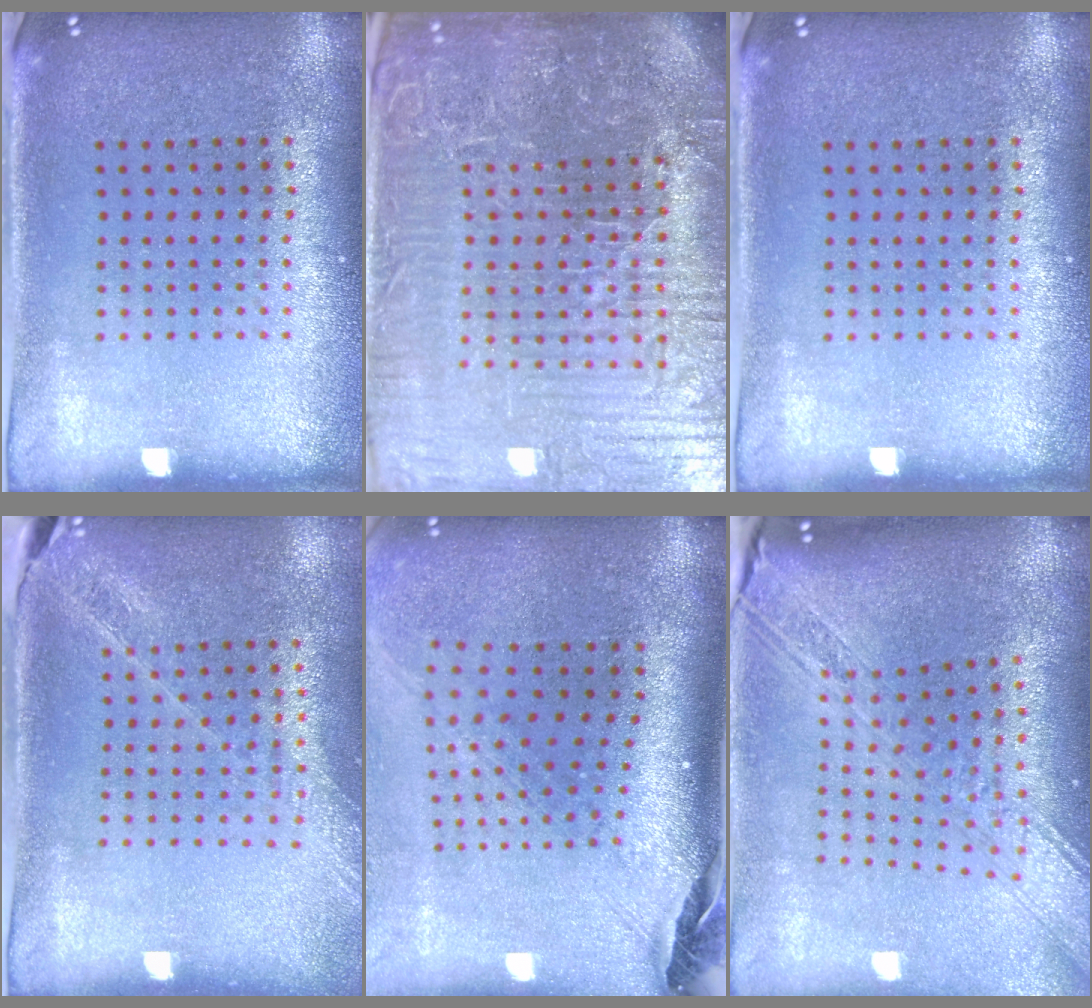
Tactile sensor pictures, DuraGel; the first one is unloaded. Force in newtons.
{"total": 7.3, "press": 6.4, "slide": 3.4}
{"total": 0.0}
{"total": 1.5, "press": 1.5, "slide": 0.2}
{"total": 2.8, "press": 2.0, "slide": 1.9}
{"total": 3.3, "press": 2.4, "slide": 2.2}